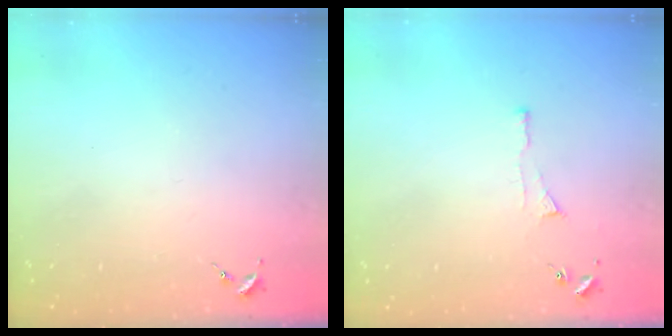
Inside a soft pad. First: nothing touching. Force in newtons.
{"total": 3.5, "press": 3.5, "slide": 0.5}